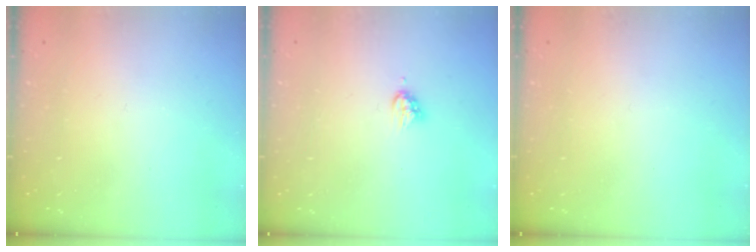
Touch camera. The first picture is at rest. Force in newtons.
{"total": 4.2, "press": 4.1, "slide": 0.5}
{"total": 0.0}